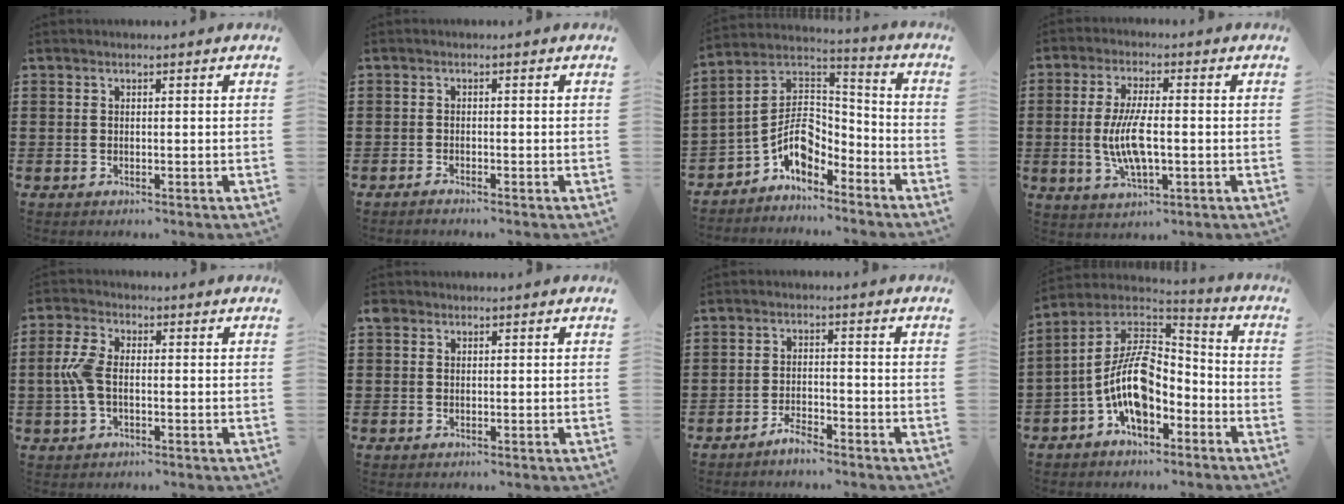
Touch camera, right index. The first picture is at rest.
{"total": 0.9, "force": [-0.9, -0.2, 0.2], "torque": [-0.006, -0.004, -0.016]}
{"total": 7.7, "force": [-4.0, 4.7, 4.7], "torque": [-0.116, -0.012, -0.085]}
{"total": 7.7, "force": [-1.0, 2.5, 7.2], "torque": [-0.159, -0.009, -0.025]}
{"total": 5.3, "force": [-0.6, 2.8, 4.5], "torque": [-0.118, -0.006, -0.020]}
{"total": 0.9, "force": [0.4, 0.8, 0.3], "torque": [-0.008, 0.004, 0.007]}
{"total": 2.8, "force": [-2.7, 0.3, 0.7], "torque": [-0.018, 0.004, -0.052]}
{"total": 11.6, "force": [-3.5, 5.8, 9.4], "torque": [-0.227, -0.012, -0.080]}